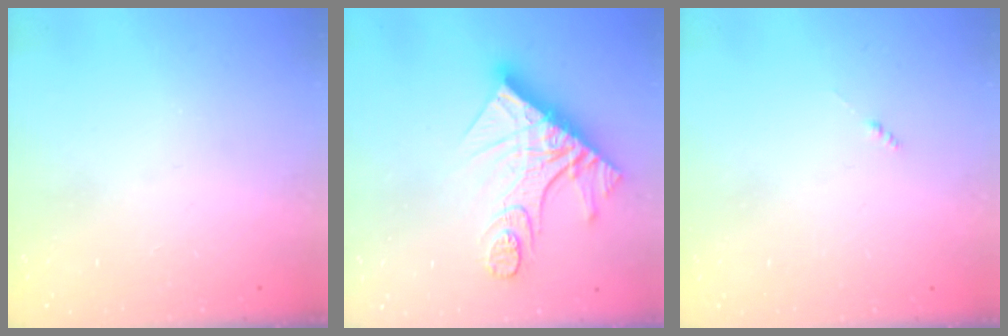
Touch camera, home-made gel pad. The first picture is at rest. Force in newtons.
{"total": 16.3, "press": 16.3, "slide": 1.3}
{"total": 0.0}